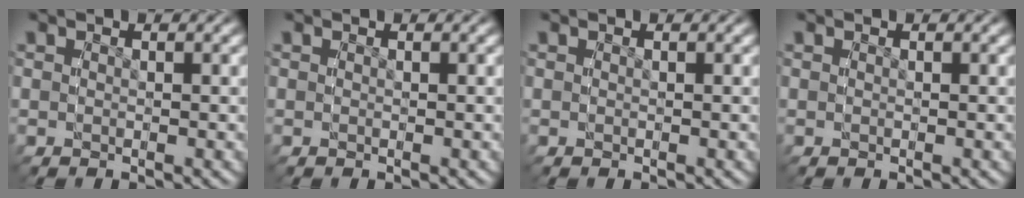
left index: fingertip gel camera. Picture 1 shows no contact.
{"total": 0.0}
{"total": 0.0}
{"total": 0.0}